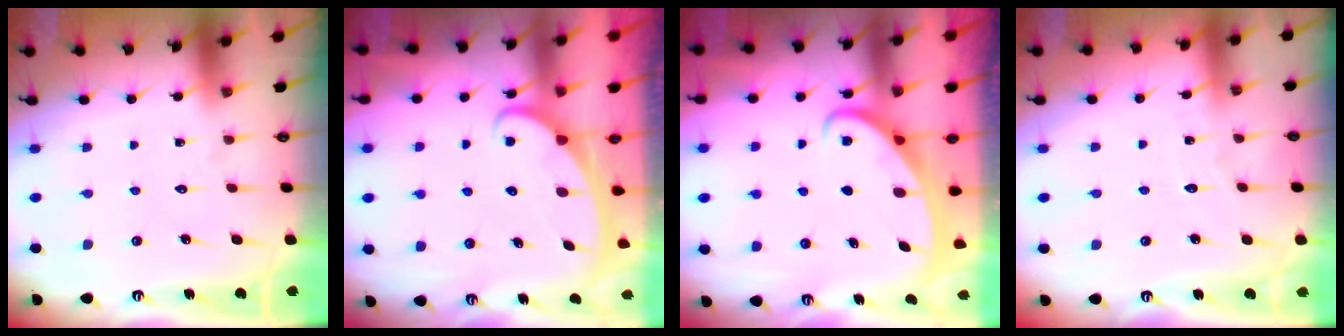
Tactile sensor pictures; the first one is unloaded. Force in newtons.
{"total": 2.5, "press": 2.5, "slide": 0.4}
{"total": 2.5, "press": 2.5, "slide": 0.4}
{"total": 3.2, "press": 3.2, "slide": 0.3}